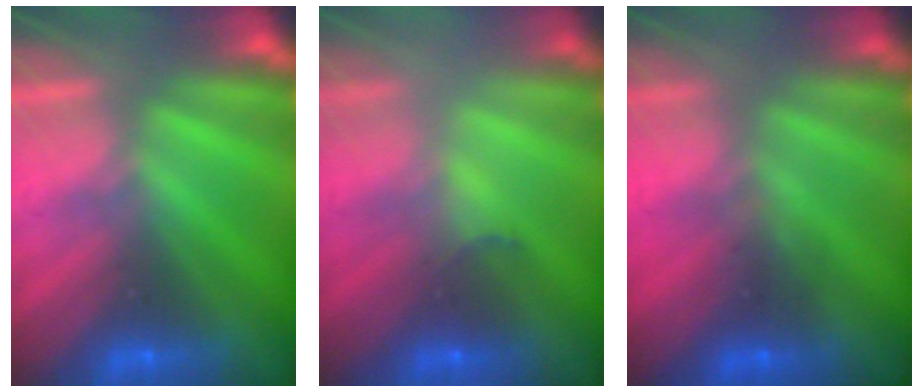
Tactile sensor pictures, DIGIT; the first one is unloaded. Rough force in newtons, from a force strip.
{"total": 2.1}
{"total": 1.3}